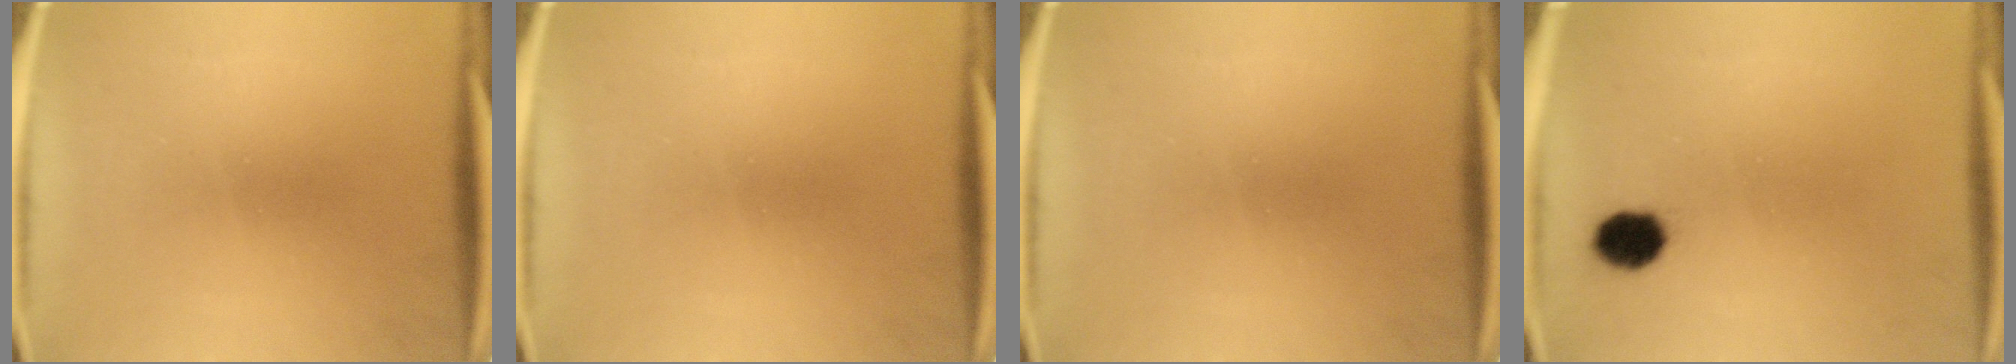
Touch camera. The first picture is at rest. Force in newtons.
{"total": 0.0}
{"total": 0.0}
{"total": 5.6}